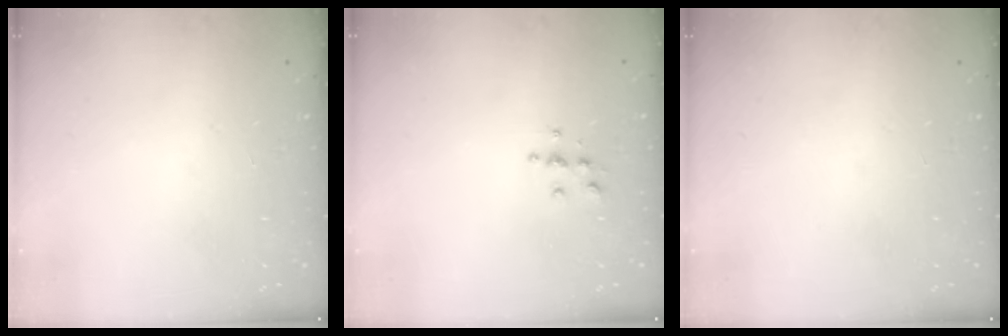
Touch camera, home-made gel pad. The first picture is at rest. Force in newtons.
{"total": 4.9, "press": 4.9, "slide": 0.5}
{"total": 0.0}